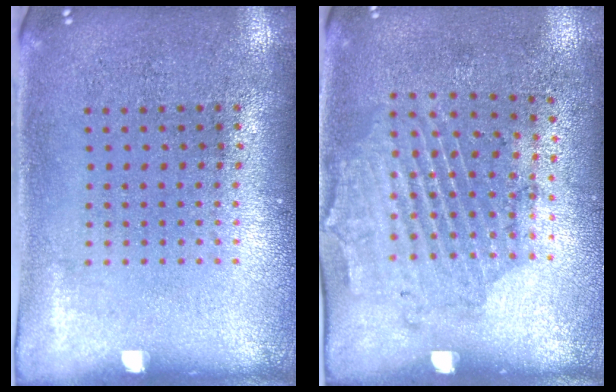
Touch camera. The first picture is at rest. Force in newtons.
{"total": 1.8, "press": 1.2, "slide": 1.3}